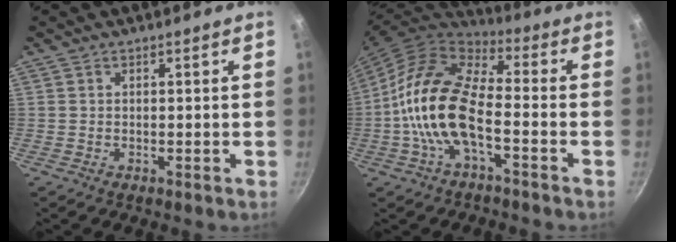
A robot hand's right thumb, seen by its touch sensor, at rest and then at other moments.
{"total": 16.3, "force": [-3.8, 7.6, 14.0], "torque": [-0.257, 0.039, -0.085]}